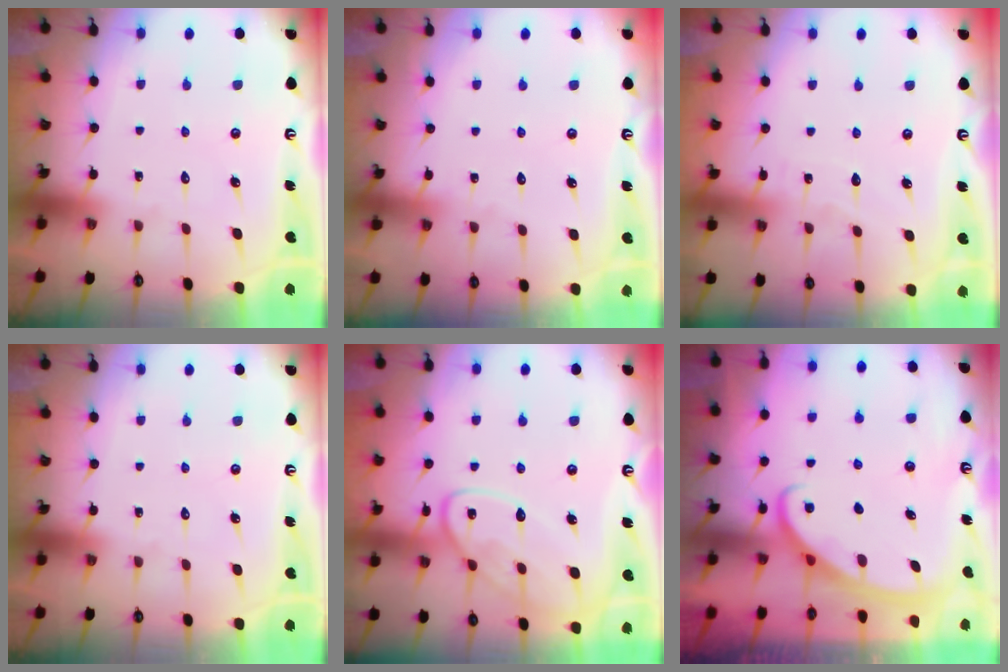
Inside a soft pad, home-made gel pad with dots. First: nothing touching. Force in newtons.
{"total": 1.8, "press": 1.8, "slide": 0.3}
{"total": 3.1, "press": 3.1, "slide": 0.1}
{"total": 0.0}
{"total": 13.4, "press": 13.4, "slide": 1.1}
{"total": 3.0, "press": 2.9, "slide": 0.4}